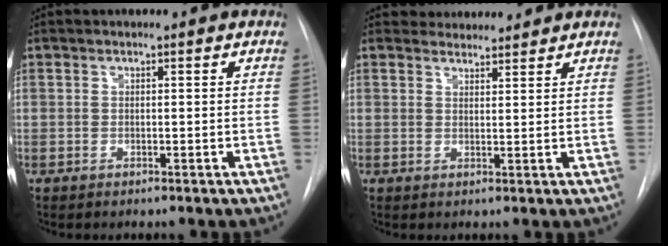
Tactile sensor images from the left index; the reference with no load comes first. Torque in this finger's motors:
{"motor_torque": [0.20, -0.26, -0.11, 0.01]}